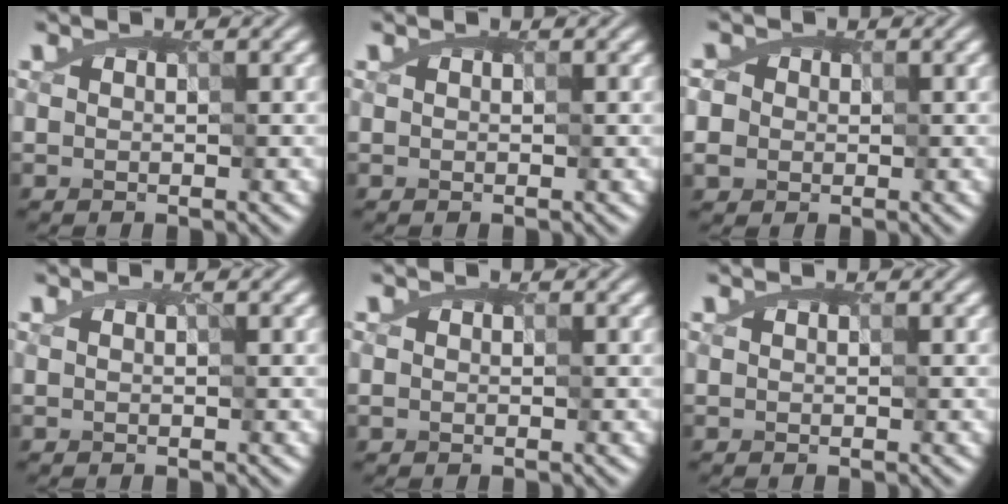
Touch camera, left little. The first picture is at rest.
{"total": 0.0}
{"total": 2.0, "force": [0.8, 1.8, 0.5], "torque": [-0.029, -0.005, 0.025]}
{"total": 0.0}
{"total": 0.0}
{"total": 0.0}